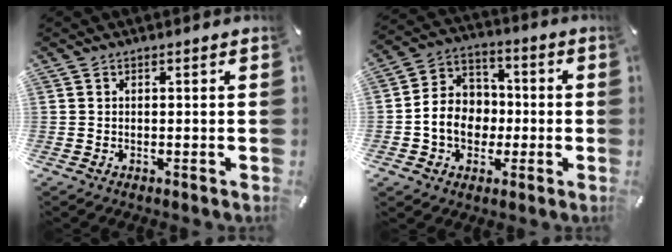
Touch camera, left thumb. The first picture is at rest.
{"total": 10.0, "force": [-2.1, 8.8, 4.2], "torque": [-0.097, 0.024, -0.035]}